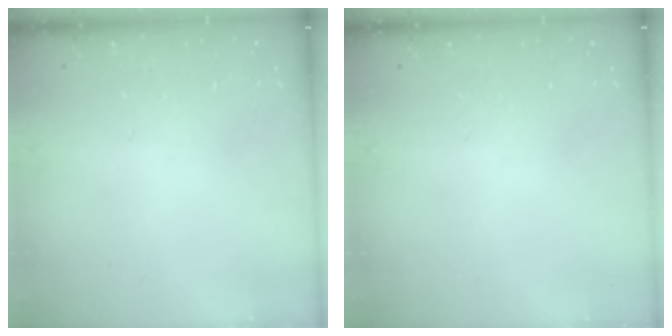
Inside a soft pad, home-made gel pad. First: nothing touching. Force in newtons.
{"total": 0.0}